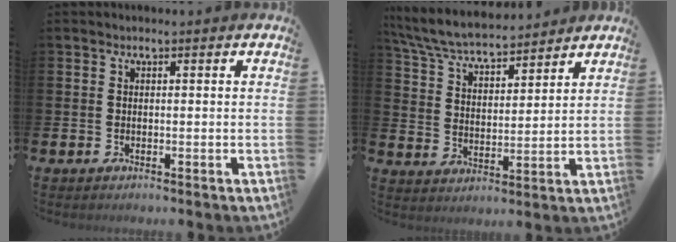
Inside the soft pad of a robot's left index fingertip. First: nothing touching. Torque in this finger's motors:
{"motor_torque": [0.52, -0.83, 0.73, 0.19]}